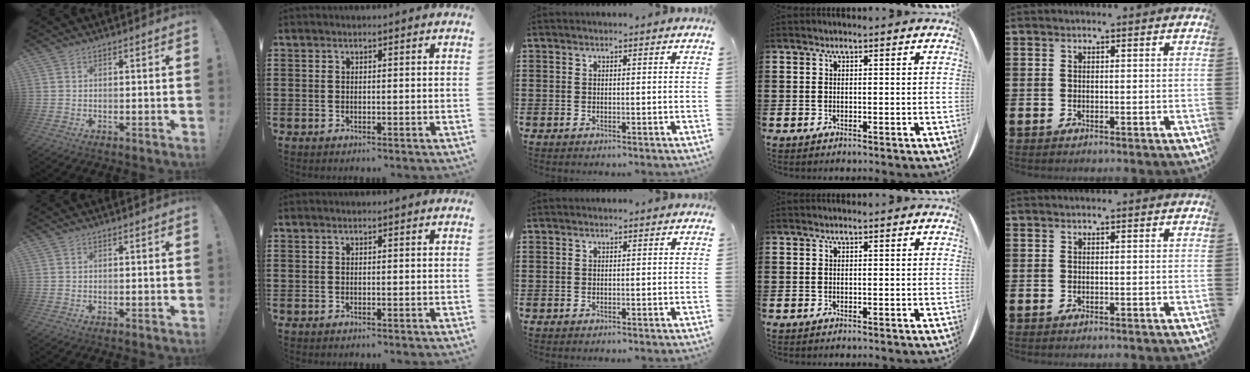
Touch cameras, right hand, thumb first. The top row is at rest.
{}